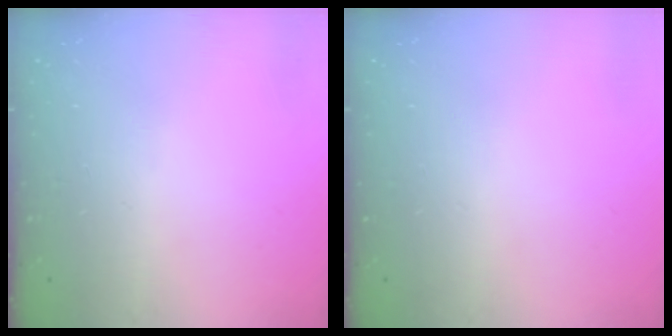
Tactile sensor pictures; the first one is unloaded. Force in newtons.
{"total": 0.0}